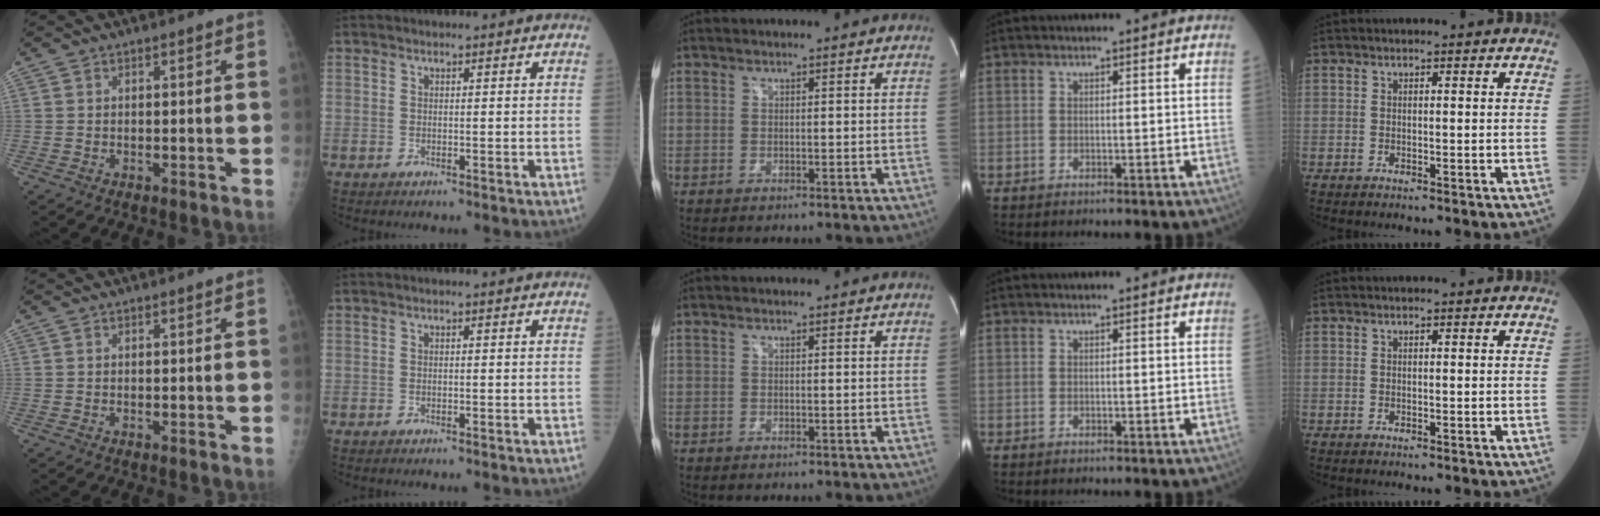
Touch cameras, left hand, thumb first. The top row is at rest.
{}